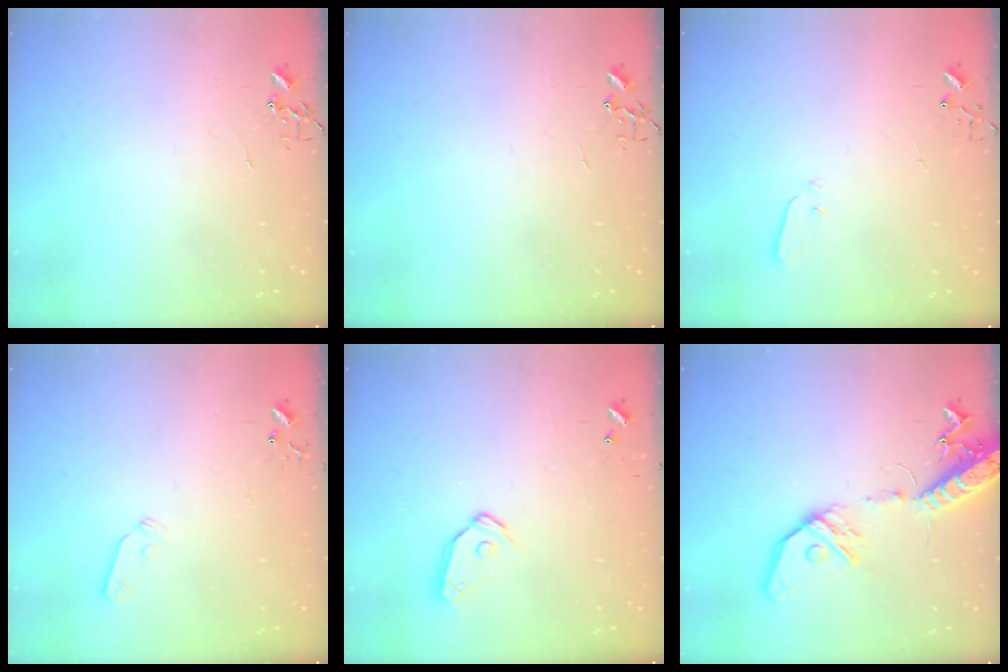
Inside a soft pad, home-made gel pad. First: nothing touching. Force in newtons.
{"total": 0.0}
{"total": 3.5, "press": 3.5, "slide": 0.3}
{"total": 5.4, "press": 5.4, "slide": 0.8}
{"total": 9.2, "press": 9.2, "slide": 1.0}
{"total": 17.0, "press": 16.7, "slide": 3.3}